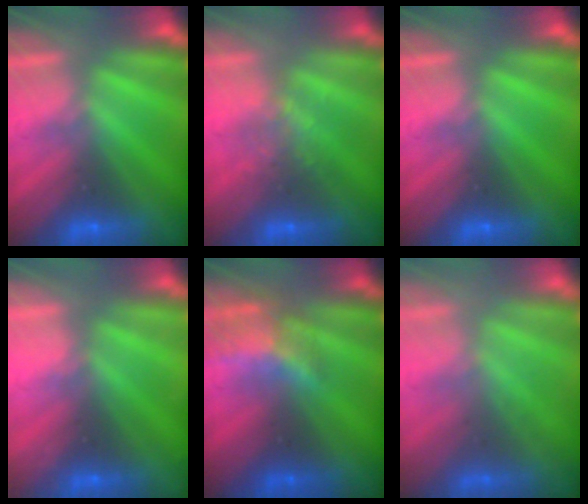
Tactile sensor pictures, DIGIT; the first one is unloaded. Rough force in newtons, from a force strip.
{"total": 3.9}
{"total": 0.0}
{"total": 2.2}
{"total": 2.3}
{"total": 2.2}